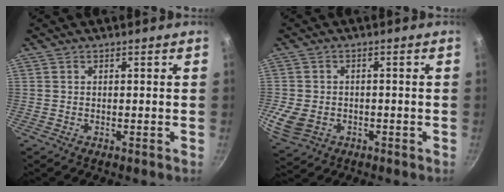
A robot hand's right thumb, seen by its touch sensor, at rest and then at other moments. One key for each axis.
{"total": 7.3, "fx": -1.7, "fy": 5.7, "fz": 4.2, "tx": -0.084, "ty": 0.003, "tz": -0.023}